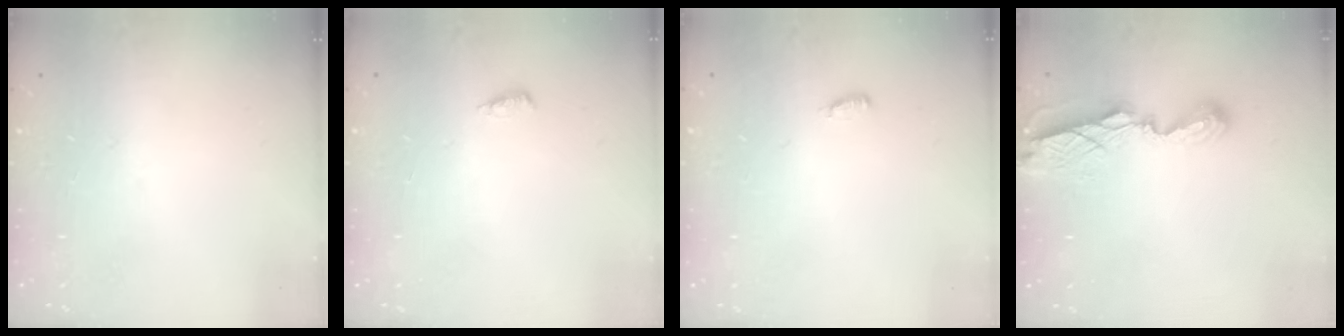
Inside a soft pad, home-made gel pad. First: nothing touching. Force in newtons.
{"total": 3.4, "press": 3.0, "slide": 1.7}
{"total": 7.1, "press": 3.0, "slide": 6.4}
{"total": 7.7, "press": 7.7, "slide": 0.7}